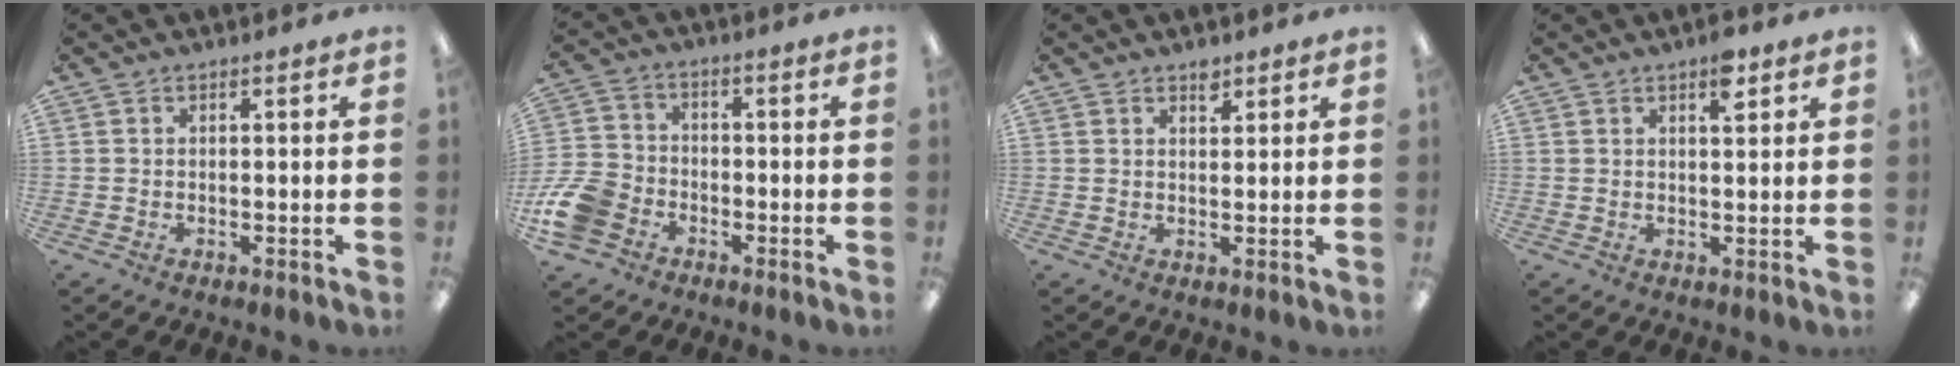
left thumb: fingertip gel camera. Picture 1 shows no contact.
{"total": 10.4, "force": [-4.9, 7.6, 5.1], "torque": [-0.114, 0.037, -0.089]}
{"total": 2.6, "force": [1.9, 1.4, 1.0], "torque": [0.002, -0.009, 0.030]}
{"total": 4.5, "force": [2.7, 1.8, 3.1], "torque": [-0.035, -0.009, 0.040]}